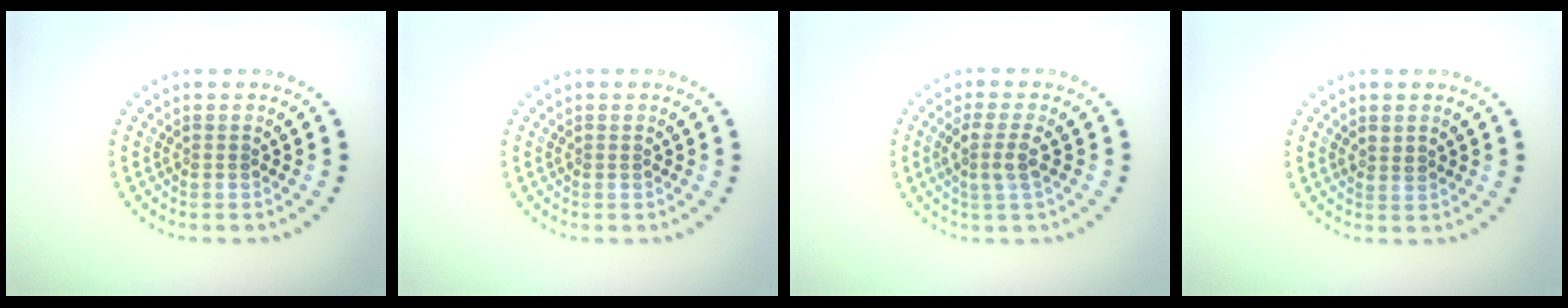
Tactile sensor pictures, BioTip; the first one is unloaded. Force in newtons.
{"total": 0.0}
{"total": 2.2, "press": 1.9, "slide": 1.1}
{"total": 0.9, "press": 0.8, "slide": 0.3}